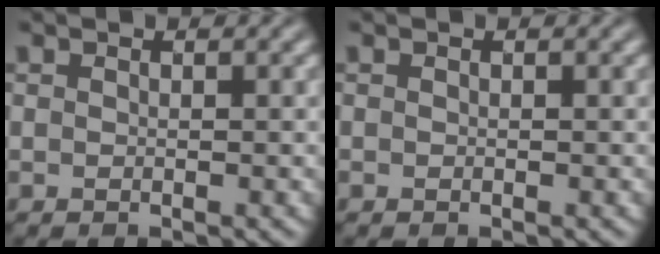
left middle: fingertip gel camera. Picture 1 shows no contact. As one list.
[{"total": 0.0}]